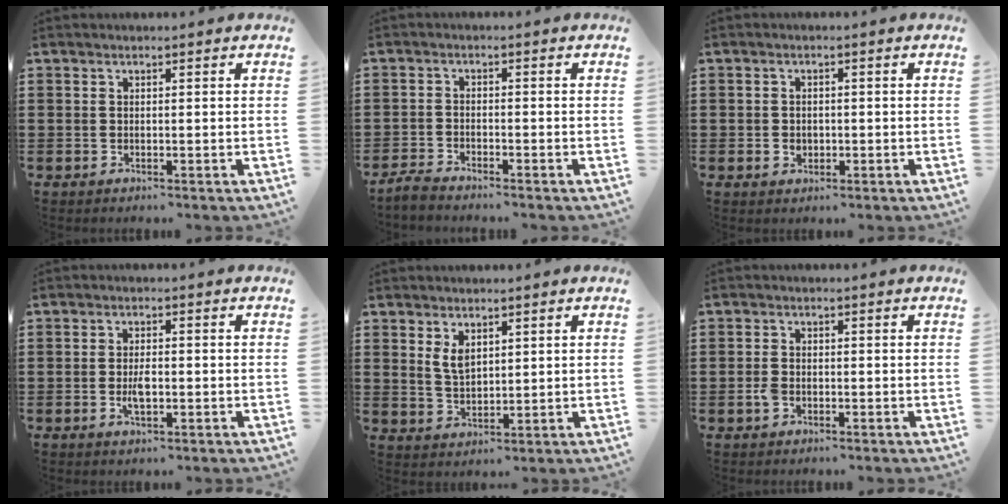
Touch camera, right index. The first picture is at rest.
{"total": 2.1, "force": [-2.1, 0.1, 0.3], "torque": [-0.009, 0.003, -0.043]}
{"total": 1.5, "force": [-0.1, 1.4, 0.6], "torque": [-0.015, 0.007, -0.005]}
{"total": 3.1, "force": [-0.7, 1.2, 2.7], "torque": [-0.058, -0.001, -0.014]}
{"total": 3.4, "force": [1.8, 1.8, 2.2], "torque": [-0.048, 0.005, 0.034]}
{"total": 1.8, "force": [-0.6, 1.2, 1.2], "torque": [-0.037, -0.004, -0.016]}